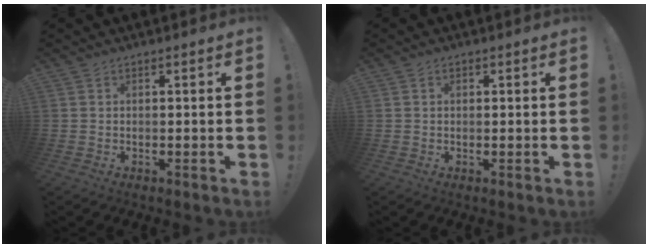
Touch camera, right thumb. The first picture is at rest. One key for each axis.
{"total": 0.9, "fx": 0.2, "fy": 0.8, "fz": 0.3, "tx": 0.003, "ty": 0.000, "tz": 0.002}